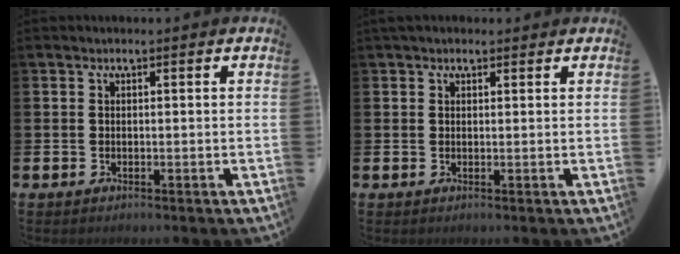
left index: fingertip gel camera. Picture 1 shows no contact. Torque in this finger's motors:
{"motor_torque": [1.15, -0.99, 0.73, 0.19]}